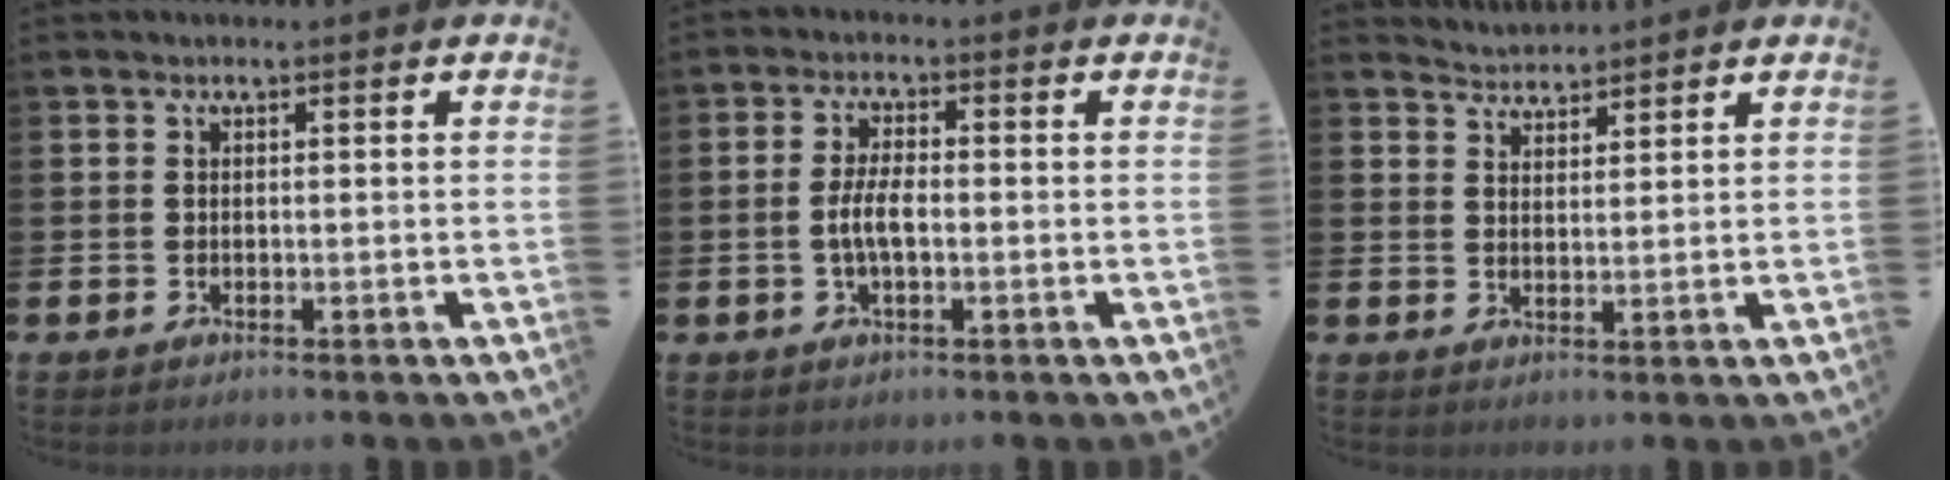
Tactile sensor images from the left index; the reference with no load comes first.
{"total": 3.8, "force": [-0.6, 1.5, 3.5], "torque": [-0.070, 0.002, -0.014]}
{"total": 3.2, "force": [3.1, 0.4, -0.5], "torque": [-0.008, -0.012, 0.059]}